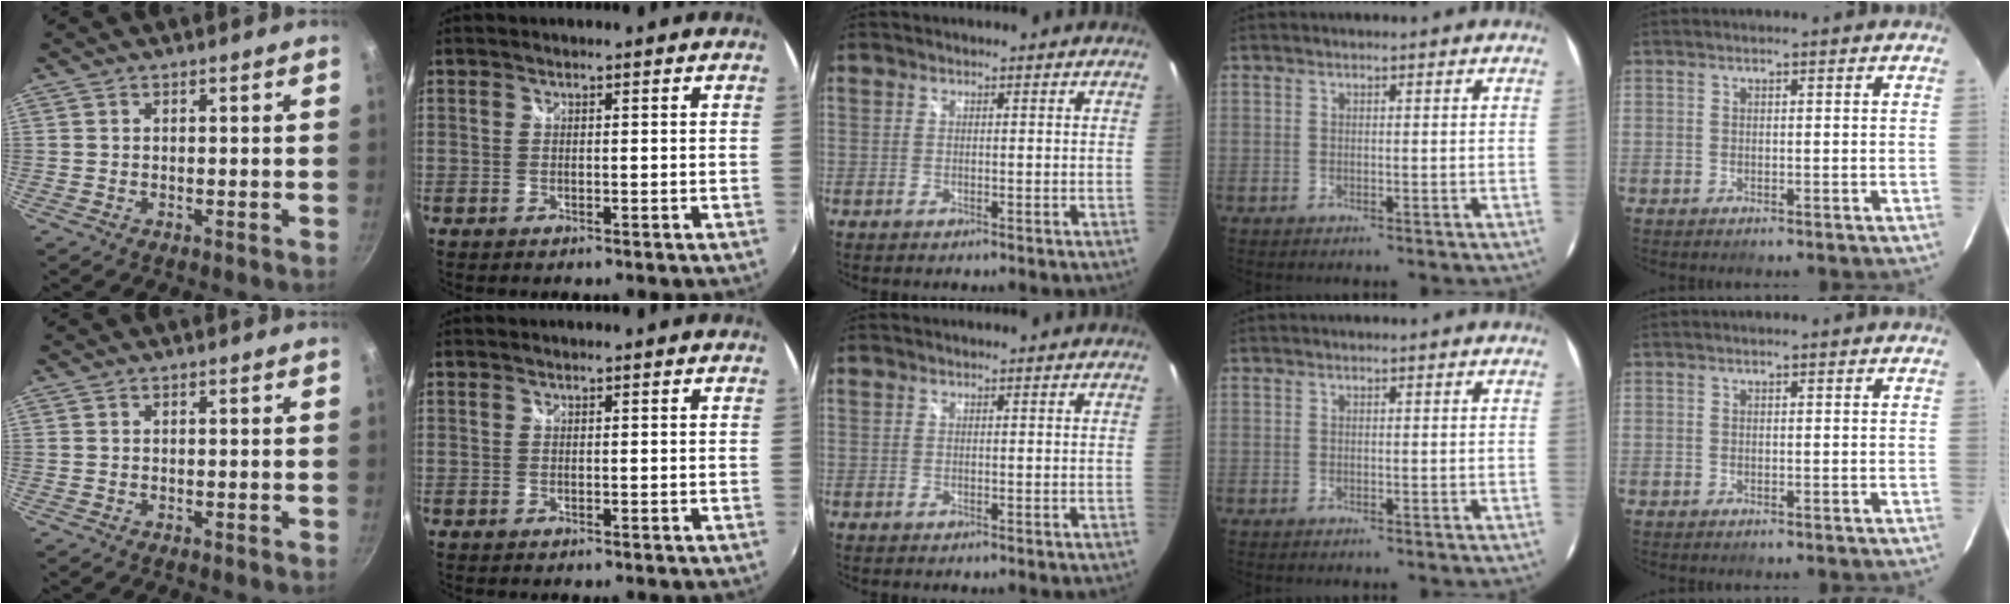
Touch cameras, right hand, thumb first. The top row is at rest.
{}